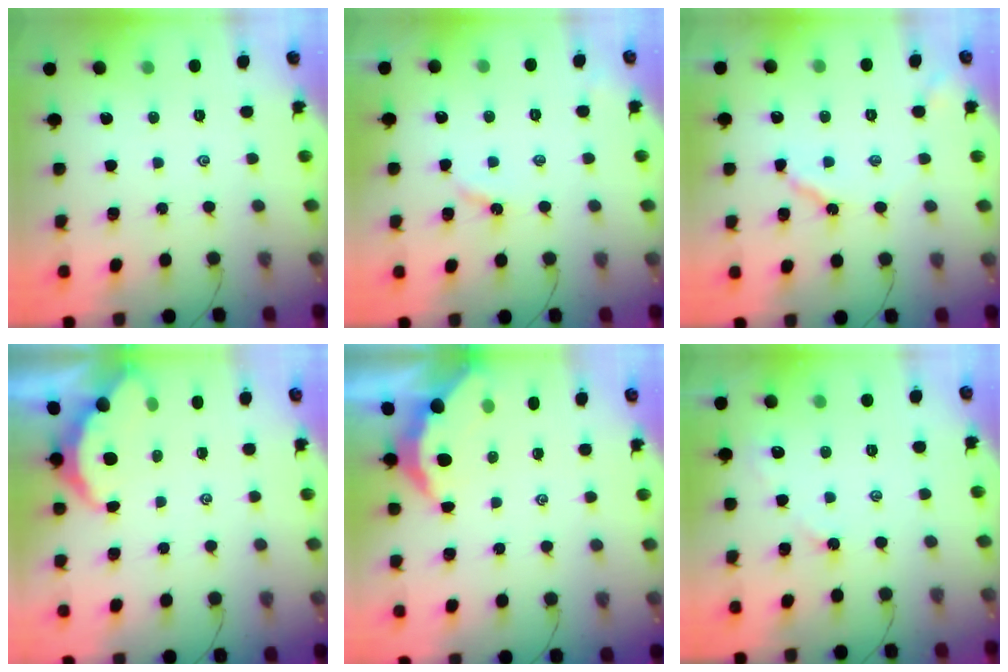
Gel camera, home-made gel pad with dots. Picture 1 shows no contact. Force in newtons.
{"total": 2.7, "press": 2.7, "slide": 0.4}
{"total": 5.4, "press": 5.4, "slide": 0.6}
{"total": 3.2, "press": 3.2, "slide": 0.3}
{"total": 3.4, "press": 3.4, "slide": 0.1}
{"total": 2.3, "press": 2.3, "slide": 0.3}